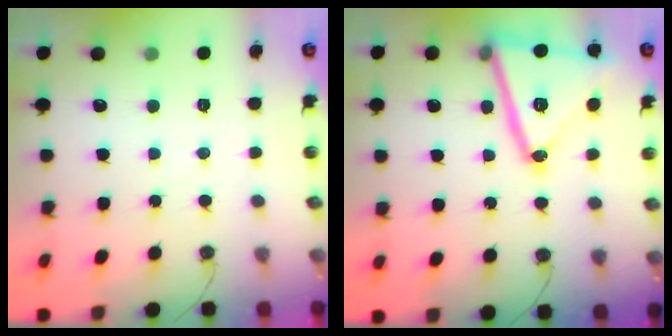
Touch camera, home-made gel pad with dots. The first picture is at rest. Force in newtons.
{"total": 22.3, "press": 22.1, "slide": 3.4}